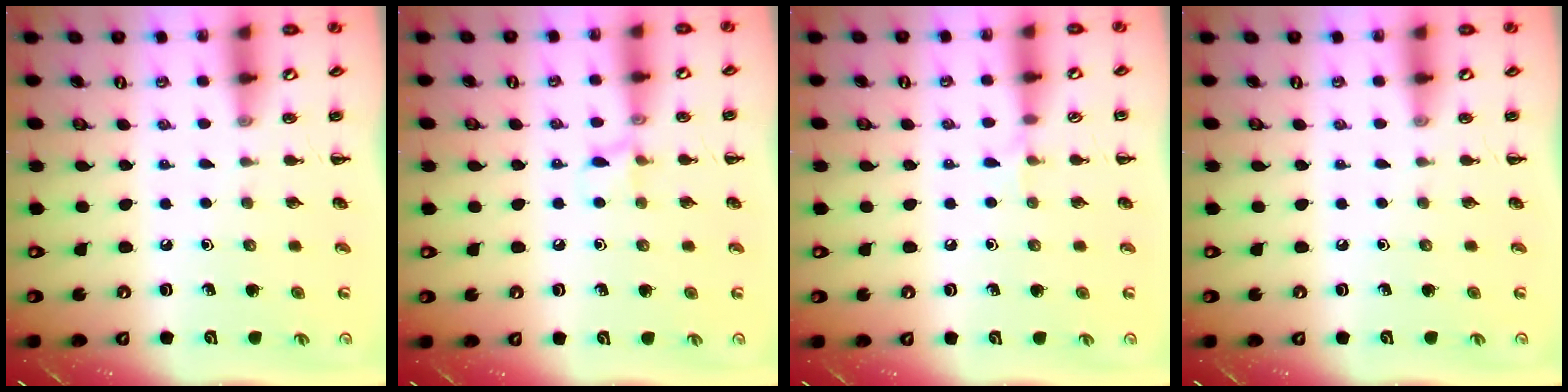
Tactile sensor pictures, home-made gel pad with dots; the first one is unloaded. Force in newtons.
{"total": 6.3, "press": 6.0, "slide": 1.8}
{"total": 4.5, "press": 4.2, "slide": 1.5}
{"total": 0.0}